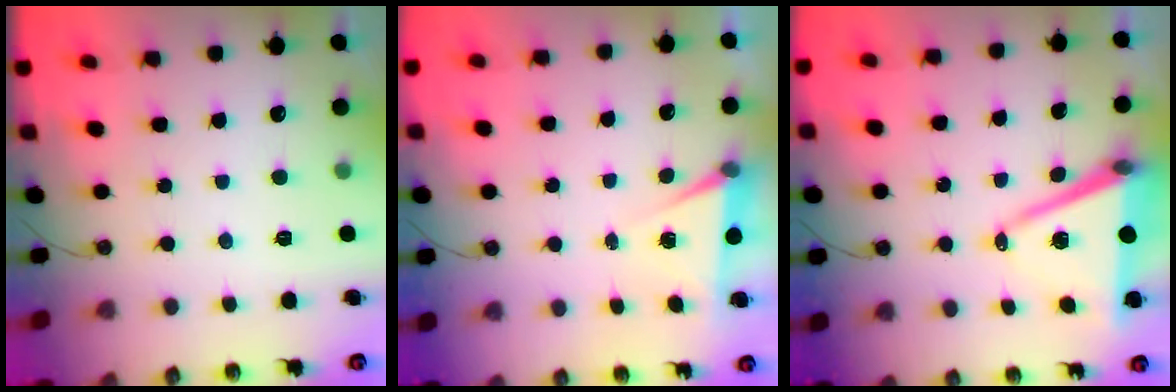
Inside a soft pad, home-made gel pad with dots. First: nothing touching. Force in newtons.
{"total": 5.0, "press": 2.3, "slide": 4.4}
{"total": 11.2, "press": 10.4, "slide": 4.0}